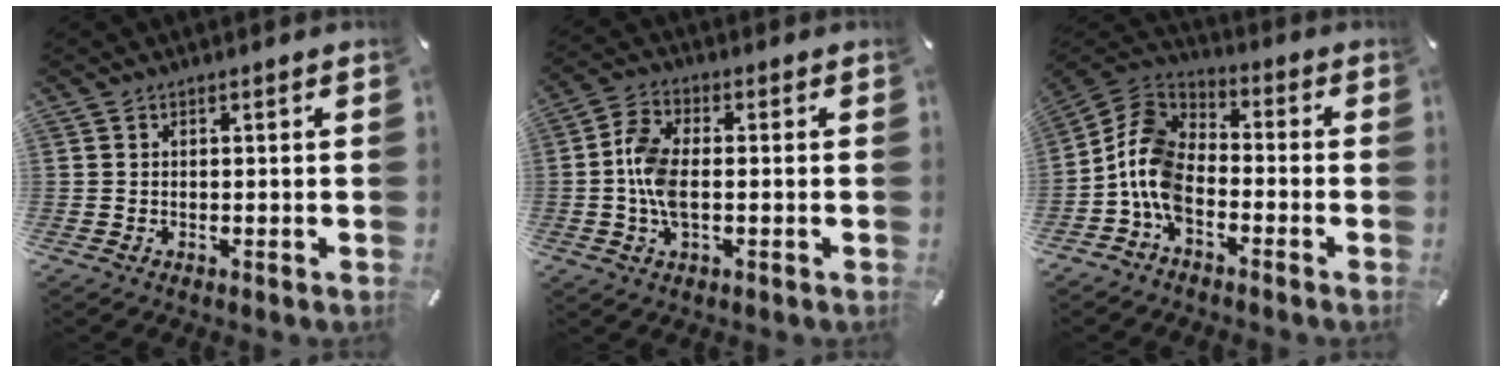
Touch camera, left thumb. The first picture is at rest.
{"total": 7.6, "force": [-0.8, 4.0, 6.5], "torque": [-0.144, 0.001, -0.018]}
{"total": 10.6, "force": [-5.2, 6.8, 6.2], "torque": [-0.150, 0.015, -0.104]}